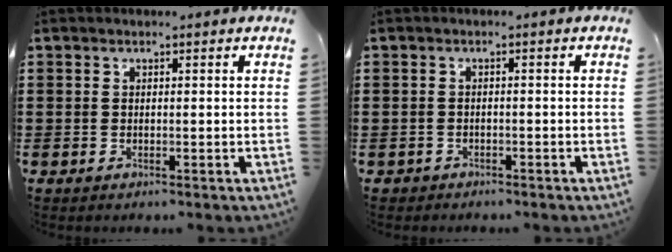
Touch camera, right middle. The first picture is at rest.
{"total": 0.8, "force": [-0.7, 0.3, -0.1], "torque": [0.000, 0.003, -0.018]}